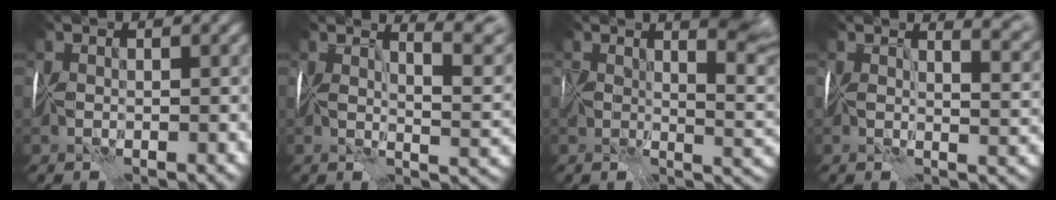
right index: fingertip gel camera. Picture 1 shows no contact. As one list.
[{"total": 5.2, "force": [4.0, 0.0, 3.3], "torque": [-0.021, 0.008, 0.050]}, {"total": 5.2, "force": [2.6, 1.0, 4.4], "torque": [-0.055, -0.004, 0.045]}, {"total": 5.8, "force": [4.1, 1.4, 3.8], "torque": [-0.013, 0.022, 0.037]}]